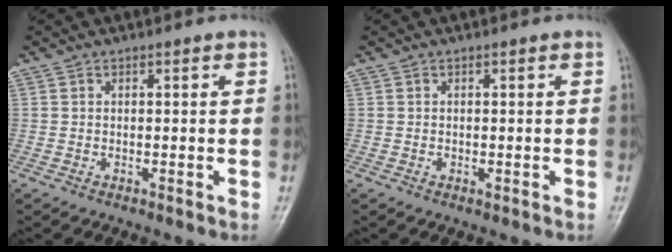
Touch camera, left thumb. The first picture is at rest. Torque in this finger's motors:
{"motor_torque": [-0.06, 0.03, 0.09, 0.07, 0.00]}